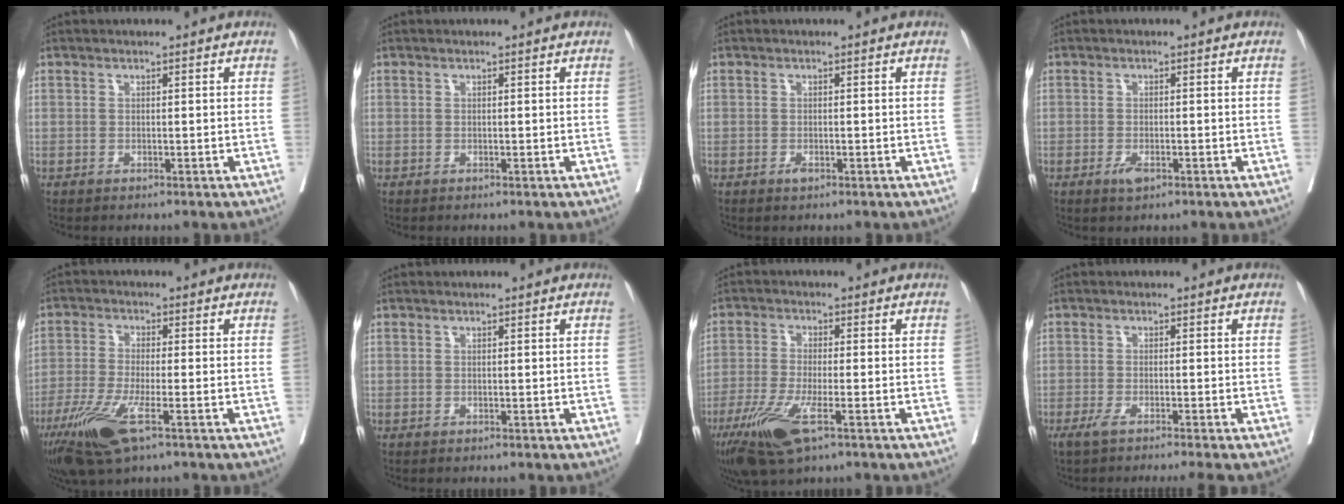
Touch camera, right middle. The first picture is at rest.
{"total": 0.0}
{"total": 0.9, "force": [-0.5, 0.3, 0.7], "torque": [-0.012, -0.001, -0.006]}
{"total": 2.1, "force": [-1.1, 0.7, 1.6], "torque": [-0.028, 0.000, -0.016]}
{"total": 9.5, "force": [-4.8, 1.6, 8.1], "torque": [-0.162, -0.027, -0.087]}
{"total": 0.0}
{"total": 9.3, "force": [-4.8, 1.8, 7.8], "torque": [-0.158, -0.025, -0.084]}
{"total": 5.0, "force": [-3.9, -0.8, 2.9], "torque": [-0.031, -0.007, -0.063]}